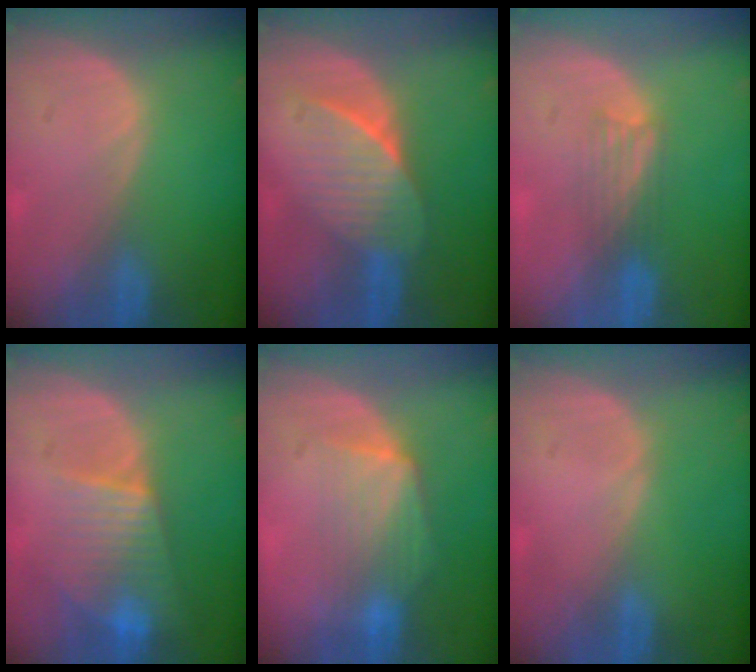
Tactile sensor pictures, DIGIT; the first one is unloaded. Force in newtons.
{"total": 7.5, "press": 6.6, "slide": 3.6}
{"total": 3.0, "press": 2.8, "slide": 1.1}
{"total": 7.5, "press": 7.0, "slide": 2.8}
{"total": 7.0, "press": 6.4, "slide": 2.8}
{"total": 0.0}